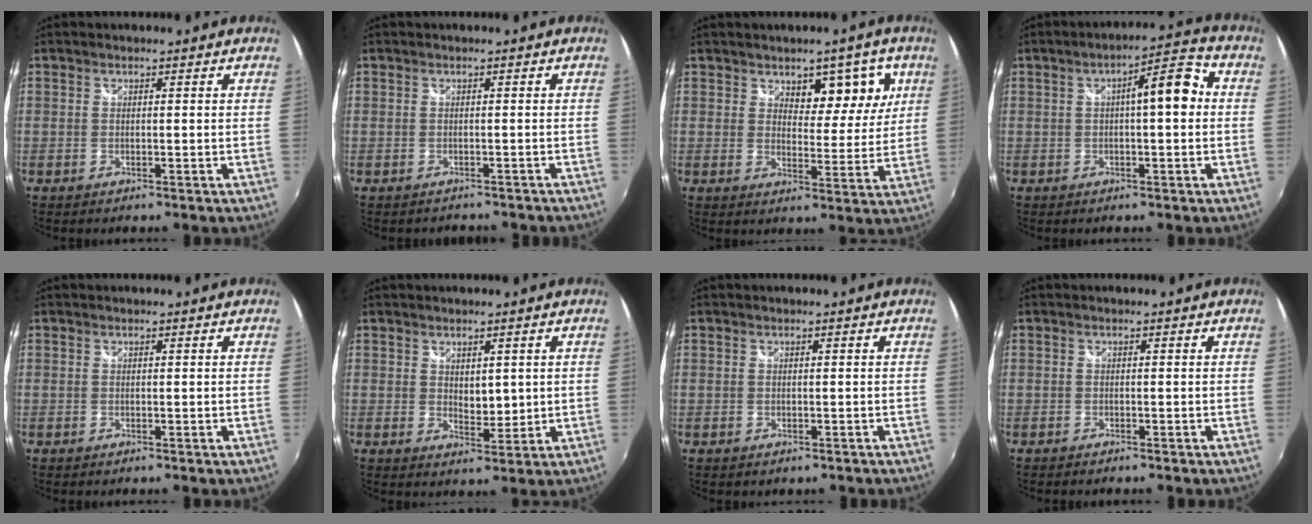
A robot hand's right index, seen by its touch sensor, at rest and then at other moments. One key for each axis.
{"total": 3.4, "fx": -3.0, "fy": 1.4, "fz": 0.9, "tx": -0.017, "ty": -0.010, "tz": -0.035}
{"total": 8.2, "fx": 3.5, "fy": 4.8, "fz": 5.6, "tx": -0.070, "ty": 0.012, "tz": 0.051}
{"total": 7.7, "fx": 0.6, "fy": 1.9, "fz": 7.4, "tx": -0.096, "ty": 0.028, "tz": 0.012}
{"total": 0.0}
{"total": 3.1, "fx": 1.0, "fy": 2.0, "fz": 2.2, "tx": -0.031, "ty": -0.002, "tz": 0.020}
{"total": 1.0, "fx": -0.3, "fy": 0.9, "fz": 0.1, "tx": -0.001, "ty": -0.004, "tz": -0.003}
{"total": 1.0, "fx": -0.9, "fy": 0.3, "fz": 0.2, "tx": -0.010, "ty": -0.005, "tz": -0.017}